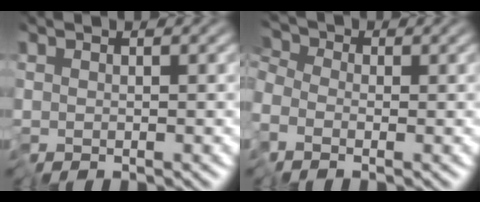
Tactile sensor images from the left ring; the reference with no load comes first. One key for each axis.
{"total": 4.3, "fx": -1.5, "fy": 3.4, "fz": 2.1, "tx": -0.048, "ty": 0.008, "tz": -0.046}